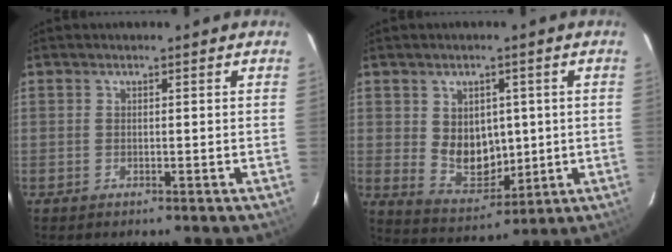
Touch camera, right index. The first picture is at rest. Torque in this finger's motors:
{"motor_torque": [0.33, 0.04, 0.18, 0.04]}